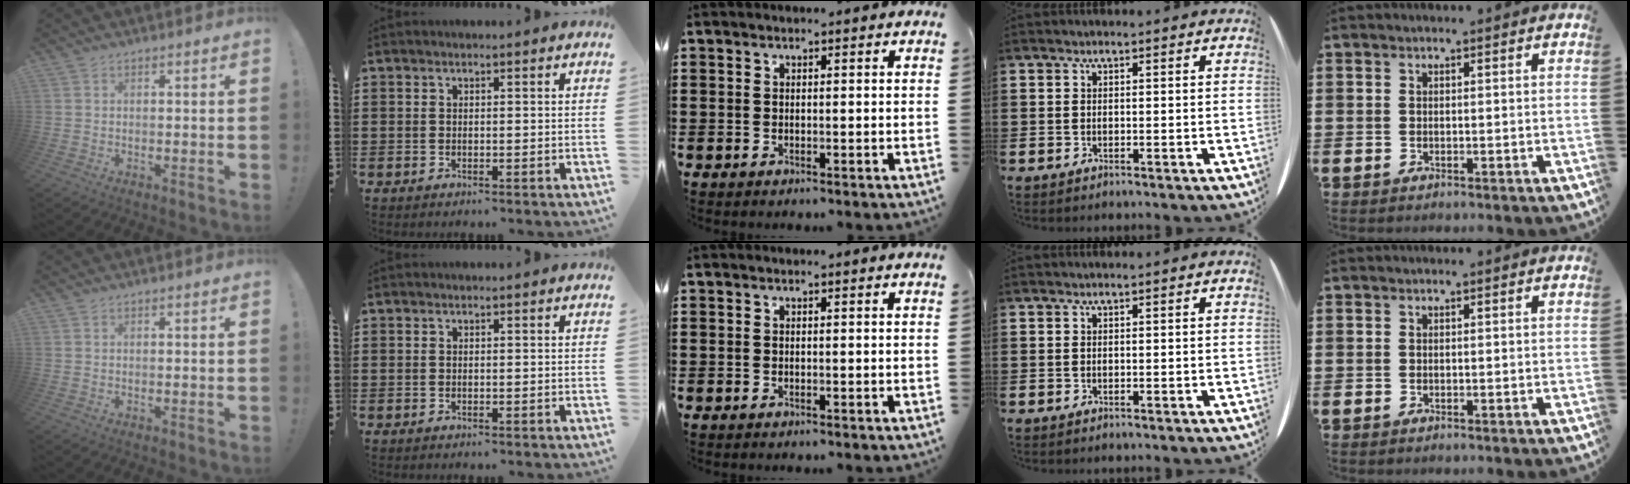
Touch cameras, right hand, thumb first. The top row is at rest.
{}